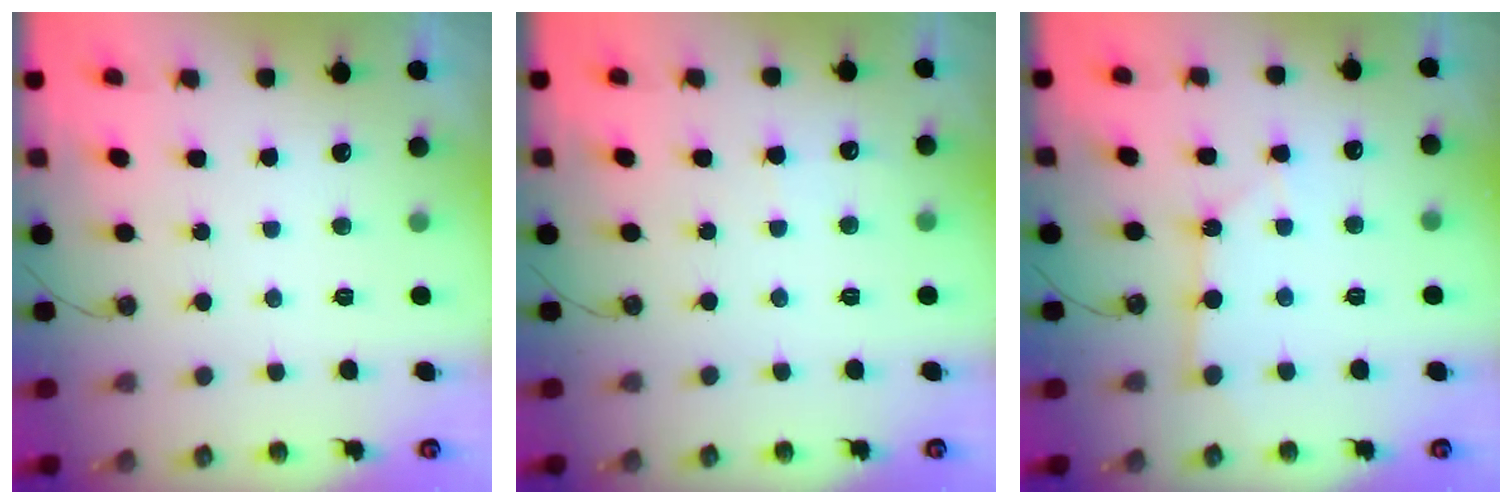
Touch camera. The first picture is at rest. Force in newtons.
{"total": 3.8, "press": 3.8, "slide": 0.5}
{"total": 2.6, "press": 2.6, "slide": 0.3}